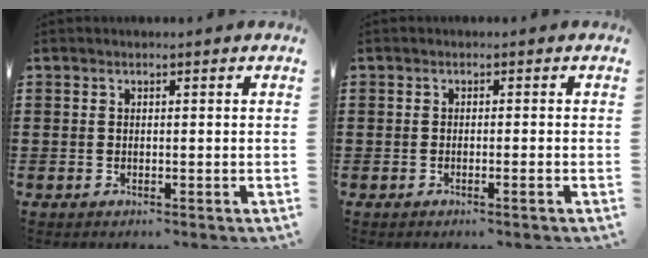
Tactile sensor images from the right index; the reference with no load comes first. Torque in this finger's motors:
{"motor_torque": [-0.09, 0.27, 0.00, 0.00]}